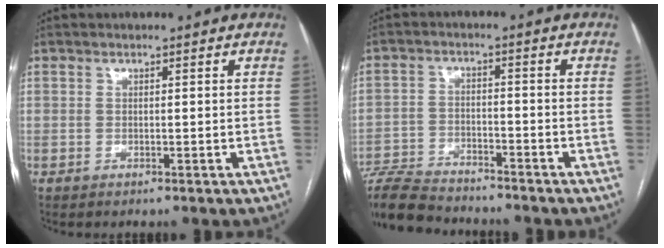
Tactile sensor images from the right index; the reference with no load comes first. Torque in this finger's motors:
{"motor_torque": [-0.75, -0.48, -0.34, -0.14]}